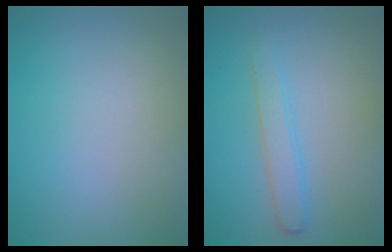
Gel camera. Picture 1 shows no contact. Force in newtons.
{"total": 2.0, "press": 2.0, "slide": 0.0}